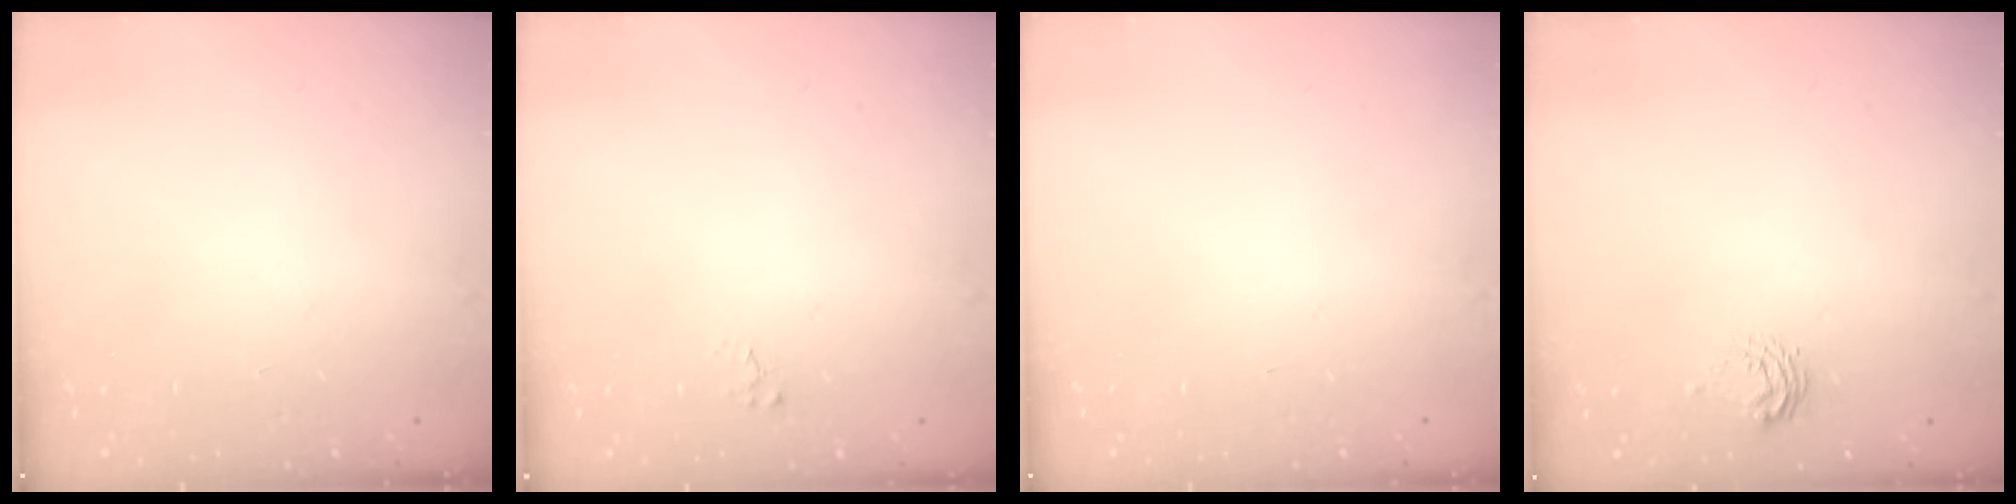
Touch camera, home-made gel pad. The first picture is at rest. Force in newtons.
{"total": 2.4, "press": 2.4, "slide": 0.2}
{"total": 0.0}
{"total": 8.2, "press": 8.1, "slide": 0.4}